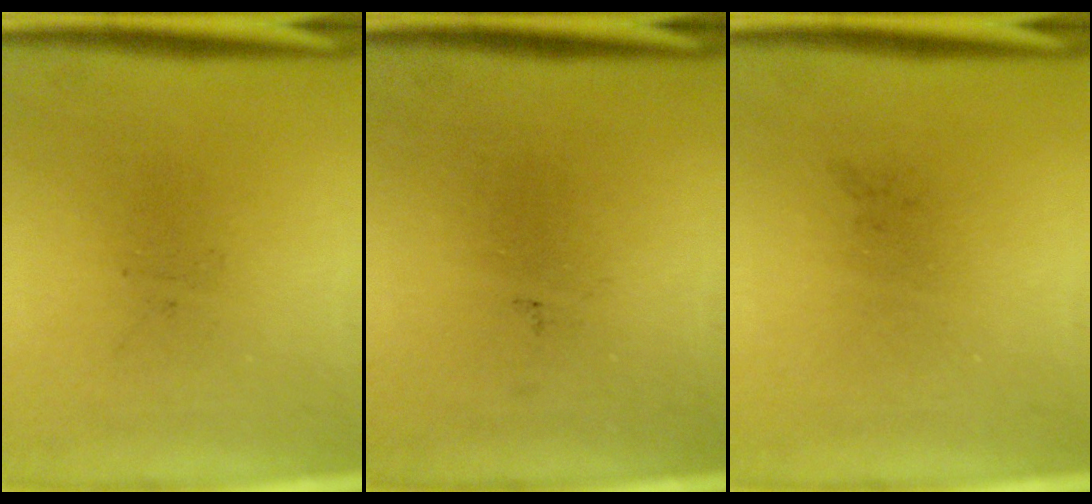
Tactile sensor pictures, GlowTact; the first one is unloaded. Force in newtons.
{"total": 0.0}
{"total": 0.0}